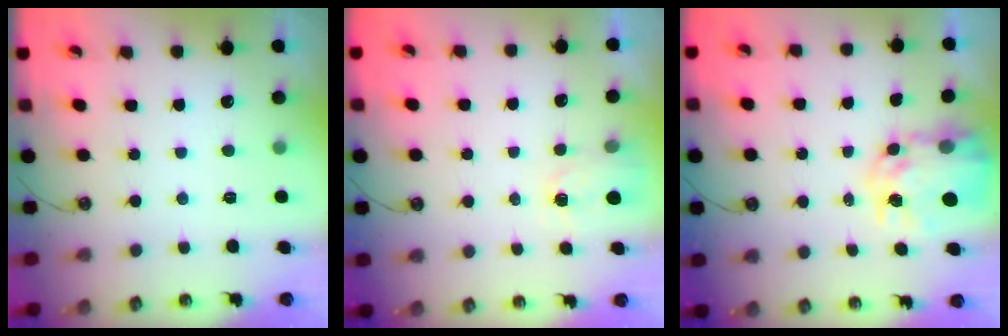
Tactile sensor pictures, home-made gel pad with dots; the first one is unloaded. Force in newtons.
{"total": 1.9, "press": 1.9, "slide": 0.3}
{"total": 8.4, "press": 8.4, "slide": 0.6}